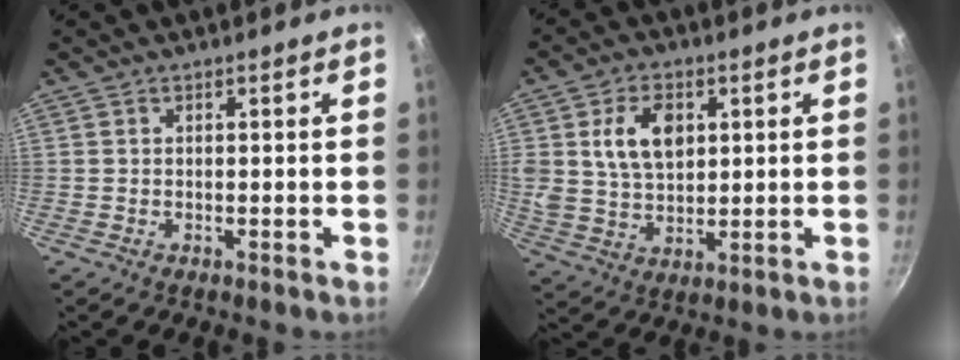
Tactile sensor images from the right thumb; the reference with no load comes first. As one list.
[{"total": 10.7, "force": [3.0, 7.1, 7.4], "torque": [-0.117, -0.010, 0.055]}]